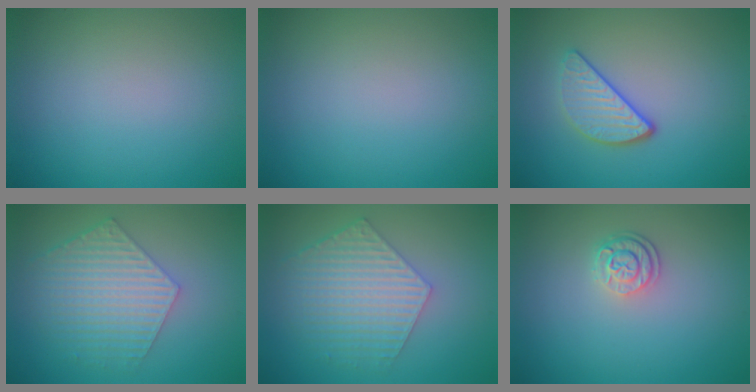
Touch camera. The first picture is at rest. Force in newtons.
{"total": 0.0}
{"total": 3.0, "press": 2.5, "slide": 1.6}
{"total": 5.7, "press": 4.3, "slide": 3.8}
{"total": 5.7, "press": 4.3, "slide": 3.8}
{"total": 2.3, "press": 1.8, "slide": 1.4}